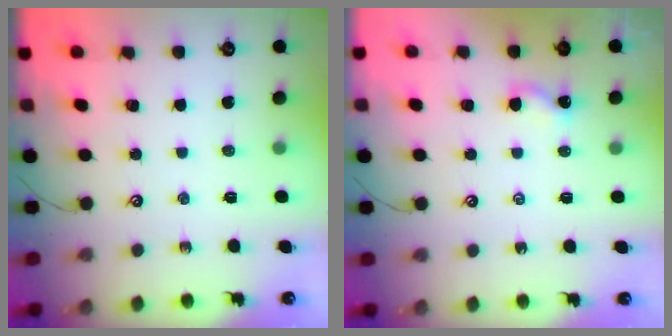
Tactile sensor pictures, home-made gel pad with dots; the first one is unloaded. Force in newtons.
{"total": 1.7, "press": 1.6, "slide": 0.3}